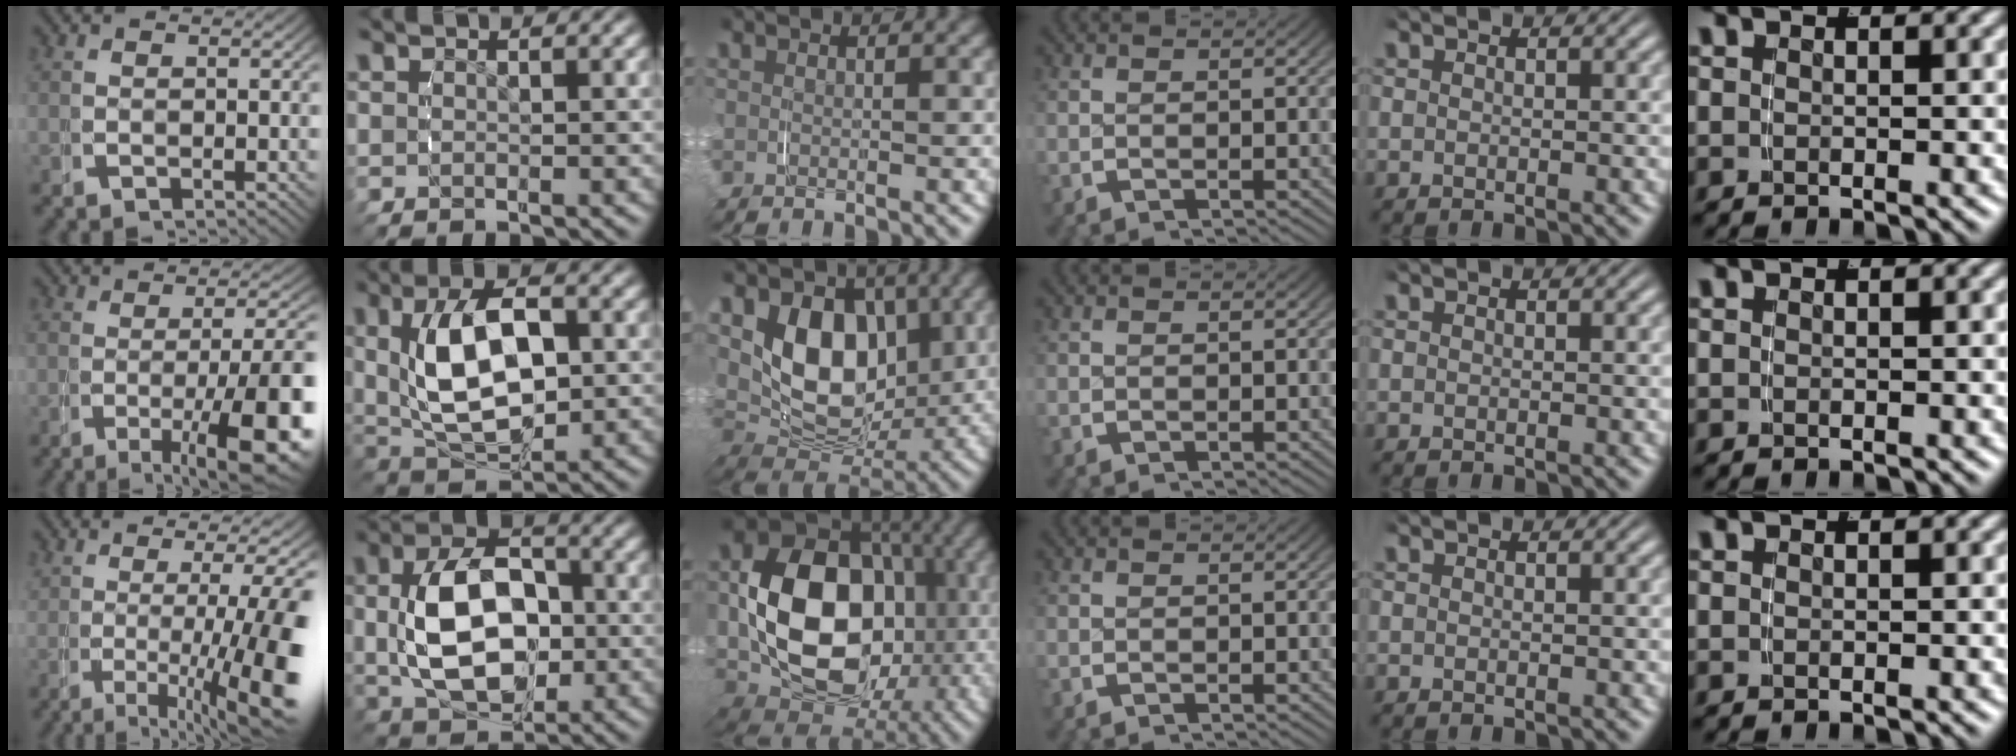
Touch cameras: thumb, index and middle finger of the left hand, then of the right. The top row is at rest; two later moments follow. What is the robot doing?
{"motion": "grasp_and_lifting", "object": "pencil case"}